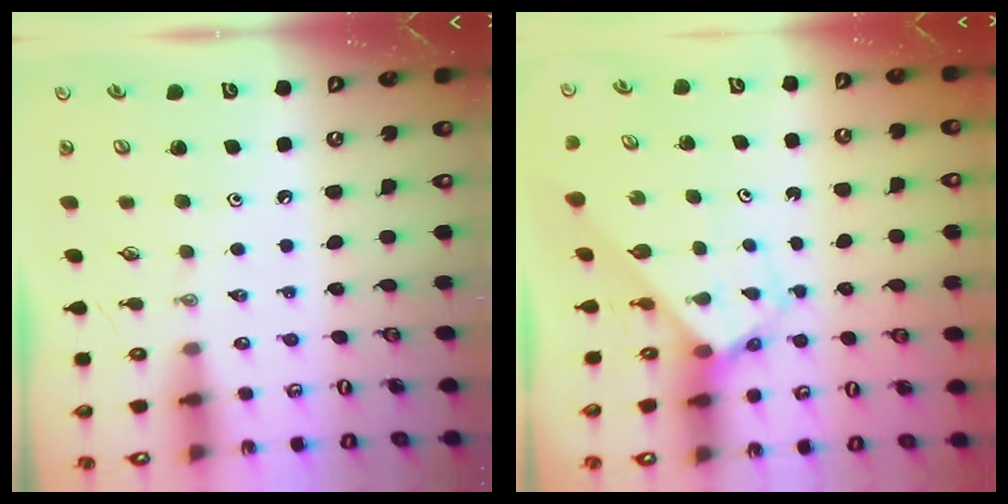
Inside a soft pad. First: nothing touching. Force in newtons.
{"total": 2.8, "press": 2.8, "slide": 0.1}